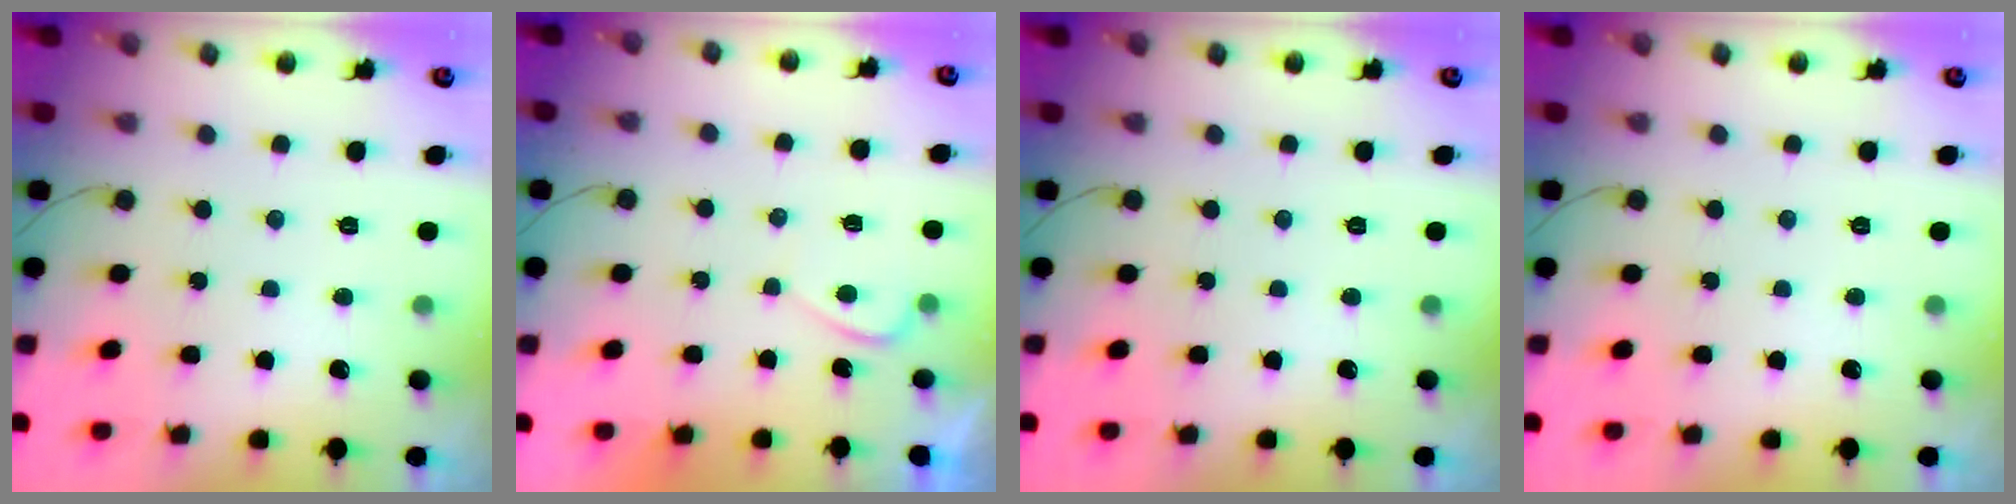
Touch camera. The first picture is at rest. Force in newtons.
{"total": 0.7, "press": 0.6, "slide": 0.4}
{"total": 0.0}
{"total": 0.0}